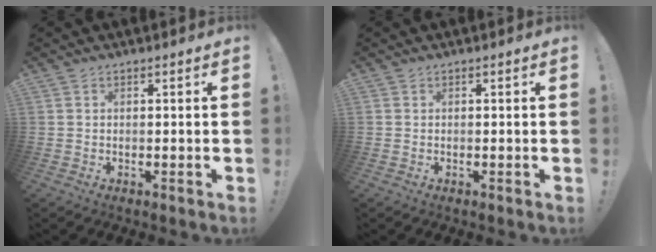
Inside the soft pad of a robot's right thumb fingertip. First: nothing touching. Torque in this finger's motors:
{"motor_torque": [-0.31, -0.26, -0.12, 0.39, -0.04]}